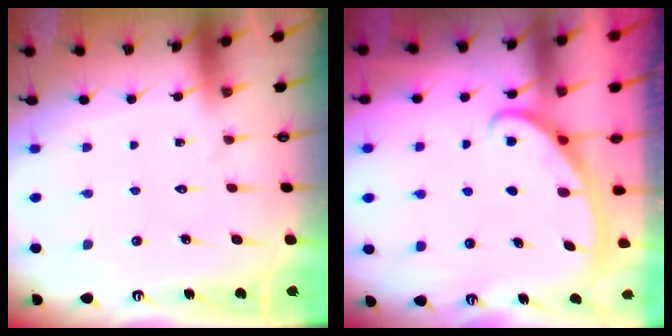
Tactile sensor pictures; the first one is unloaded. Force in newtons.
{"total": 2.9, "press": 2.9, "slide": 0.4}